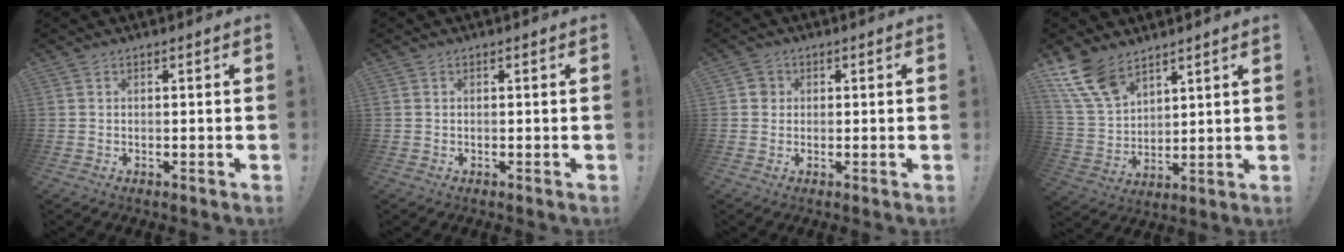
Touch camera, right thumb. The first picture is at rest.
{"total": 0.0}
{"total": 2.8, "force": [0.3, 2.7, 0.8], "torque": [-0.001, 0.003, 0.004]}
{"total": 13.1, "force": [9.0, 6.9, 6.5], "torque": [-0.150, -0.045, 0.179]}